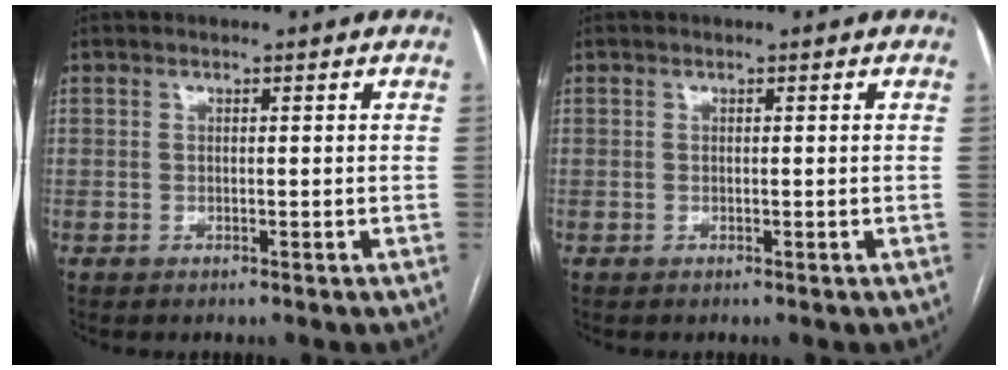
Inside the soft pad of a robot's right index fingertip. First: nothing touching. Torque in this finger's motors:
{"motor_torque": [0.00, 0.00, 0.00, 0.00]}